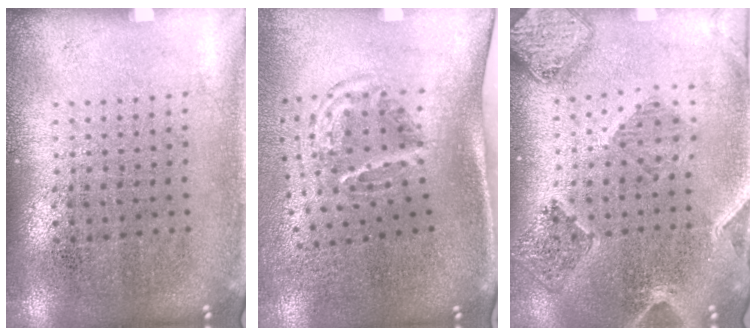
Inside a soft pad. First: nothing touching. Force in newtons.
{"total": 1.9, "press": 1.2, "slide": 1.5}
{"total": 1.5, "press": 1.5, "slide": 0.3}